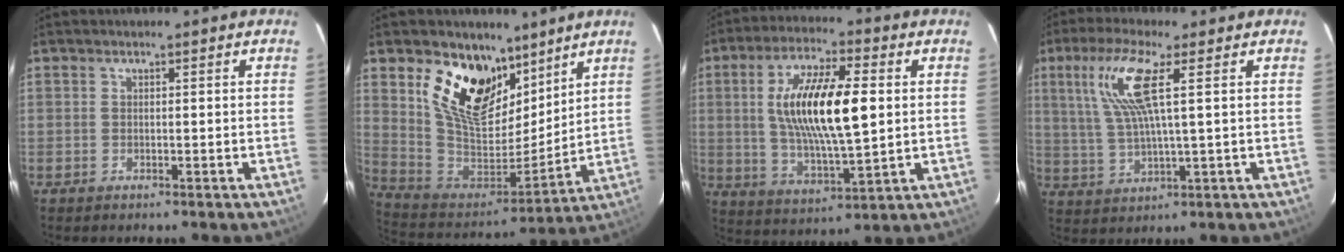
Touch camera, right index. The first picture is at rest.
{"total": 19.6, "force": [11.5, 10.9, 11.6], "torque": [-0.237, 0.000, 0.220]}
{"total": 16.9, "force": [2.4, 5.4, 15.8], "torque": [-0.292, 0.005, 0.047]}
{"total": 10.4, "force": [3.7, 1.3, 9.6], "torque": [-0.199, 0.006, 0.081]}